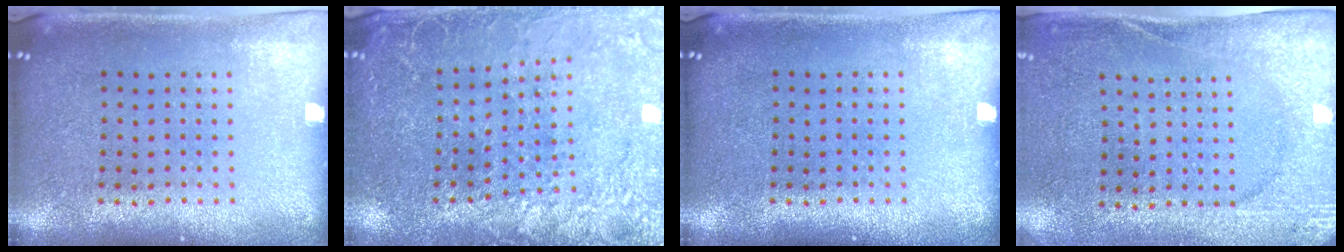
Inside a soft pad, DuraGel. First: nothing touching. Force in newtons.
{"total": 2.9, "press": 2.8, "slide": 0.4}
{"total": 0.0}
{"total": 2.6, "press": 2.4, "slide": 1.0}